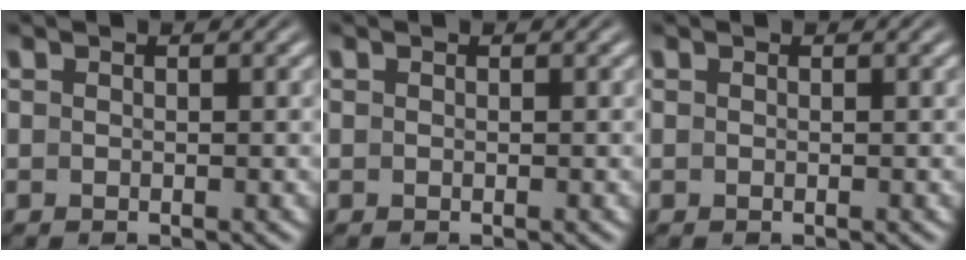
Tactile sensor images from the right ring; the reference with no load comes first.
{"total": 0.0}
{"total": 0.0}